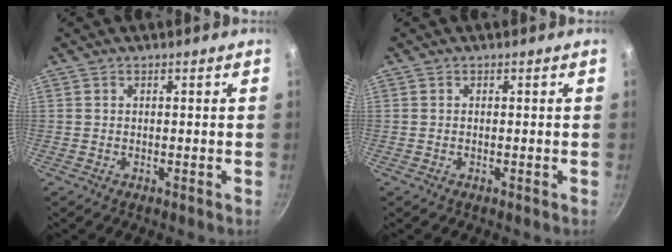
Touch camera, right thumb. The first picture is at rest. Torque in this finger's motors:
{"motor_torque": [-0.42, 0.04, 0.34, -0.21, -0.08]}